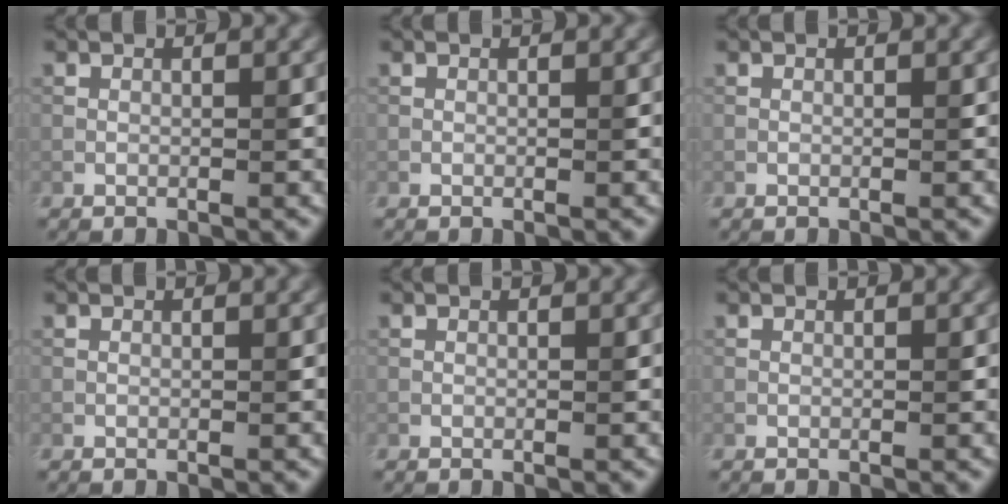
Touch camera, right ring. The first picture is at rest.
{"total": 0.0}
{"total": 0.0}
{"total": 0.0}
{"total": 0.0}
{"total": 0.0}